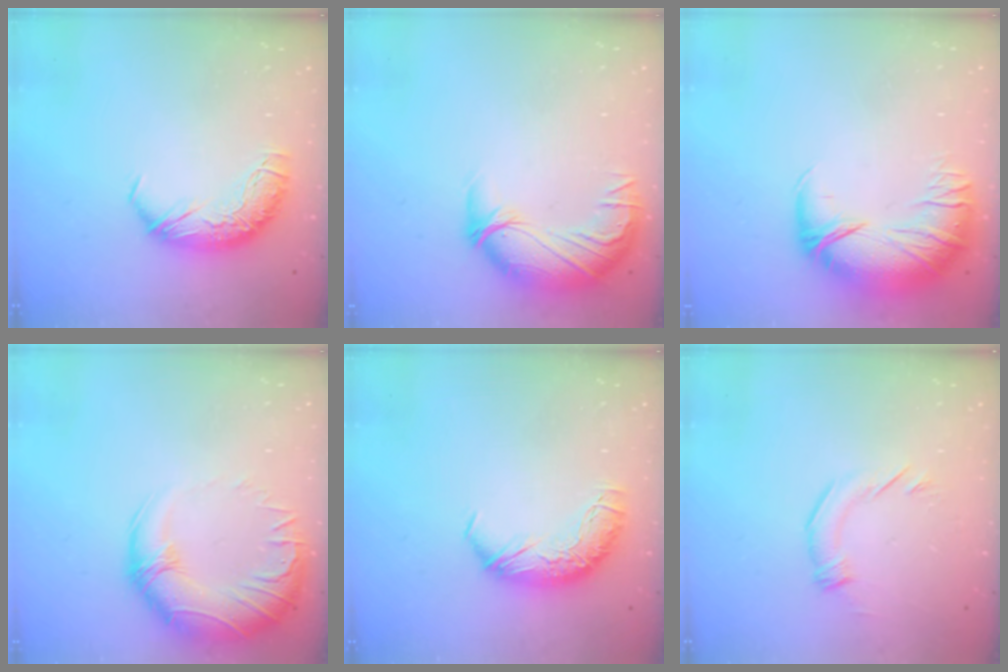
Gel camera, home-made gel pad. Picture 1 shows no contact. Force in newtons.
{"total": 2.8, "press": 0.0, "slide": 2.8}
{"total": 2.9, "press": 0.7, "slide": 2.9}
{"total": 4.6, "press": 2.5, "slide": 3.9}
{"total": 0.0}
{"total": 2.7, "press": 2.4, "slide": 1.1}